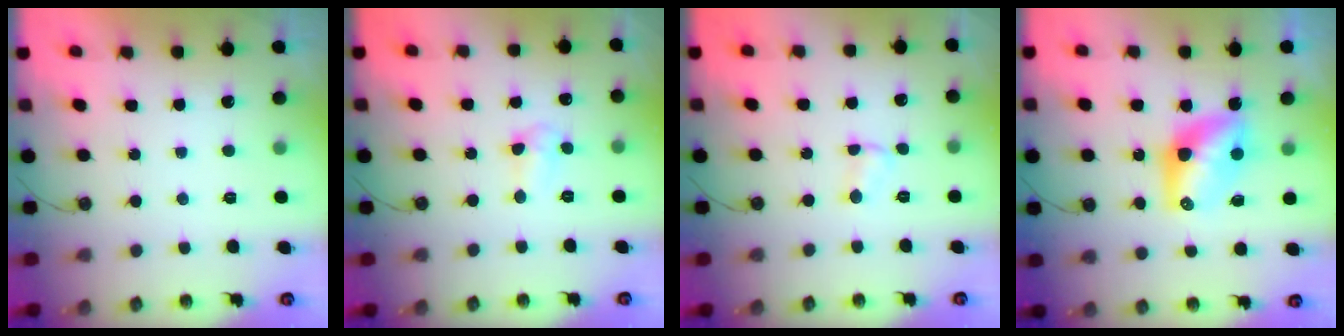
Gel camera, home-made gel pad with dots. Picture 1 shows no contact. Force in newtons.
{"total": 3.8, "press": 3.7, "slide": 0.6}
{"total": 3.6, "press": 3.5, "slide": 0.3}
{"total": 8.6, "press": 8.5, "slide": 0.8}